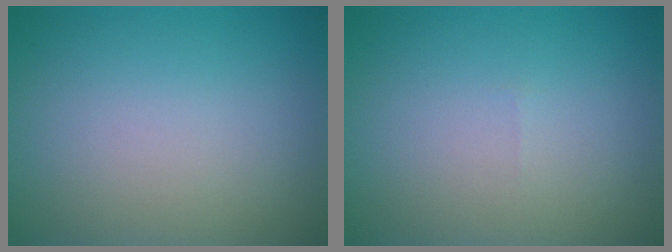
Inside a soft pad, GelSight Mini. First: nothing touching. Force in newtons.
{"total": 0.0}